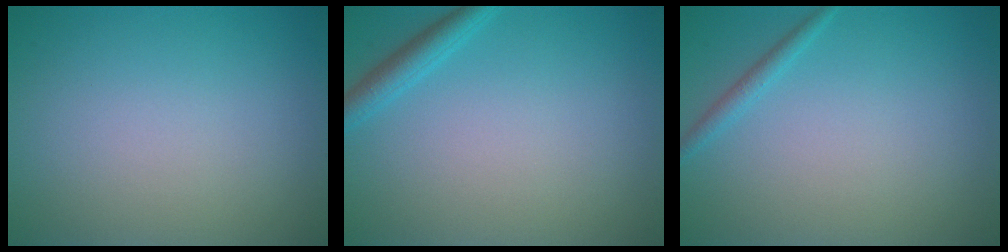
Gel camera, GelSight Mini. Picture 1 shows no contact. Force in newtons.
{"total": 2.0, "press": 2.0, "slide": 0.2}
{"total": 1.1, "press": 1.1, "slide": 0.0}